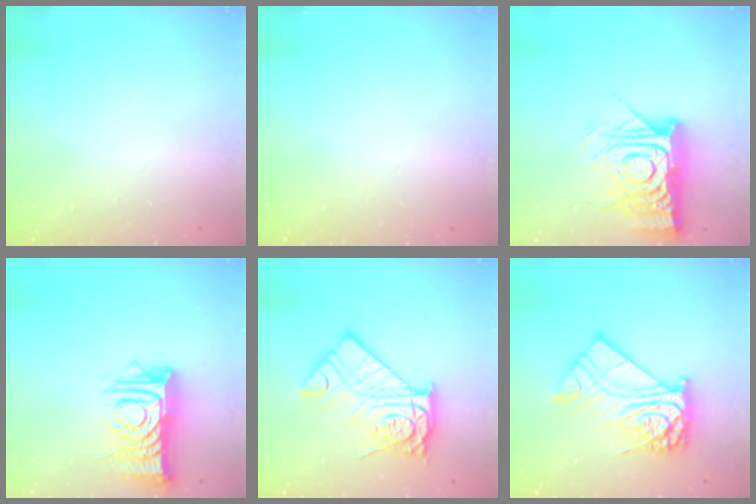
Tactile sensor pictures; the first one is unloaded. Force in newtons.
{"total": 0.0}
{"total": 14.6, "press": 14.5, "slide": 1.5}
{"total": 11.6, "press": 11.6, "slide": 1.1}
{"total": 14.9, "press": 14.8, "slide": 1.1}
{"total": 15.8, "press": 15.7, "slide": 1.3}